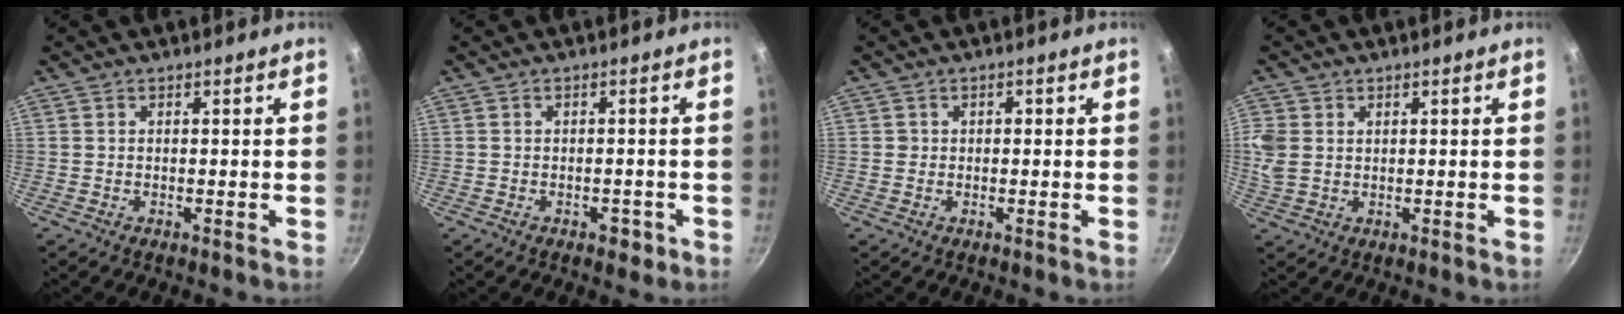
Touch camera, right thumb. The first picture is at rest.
{"total": 2.6, "force": [-1.3, 1.6, 1.5], "torque": [-0.006, 0.015, -0.008]}
{"total": 1.5, "force": [0.0, 1.4, 0.5], "torque": [0.003, 0.009, -0.001]}
{"total": 6.7, "force": [1.6, 5.2, 3.9], "torque": [-0.086, 0.004, 0.033]}